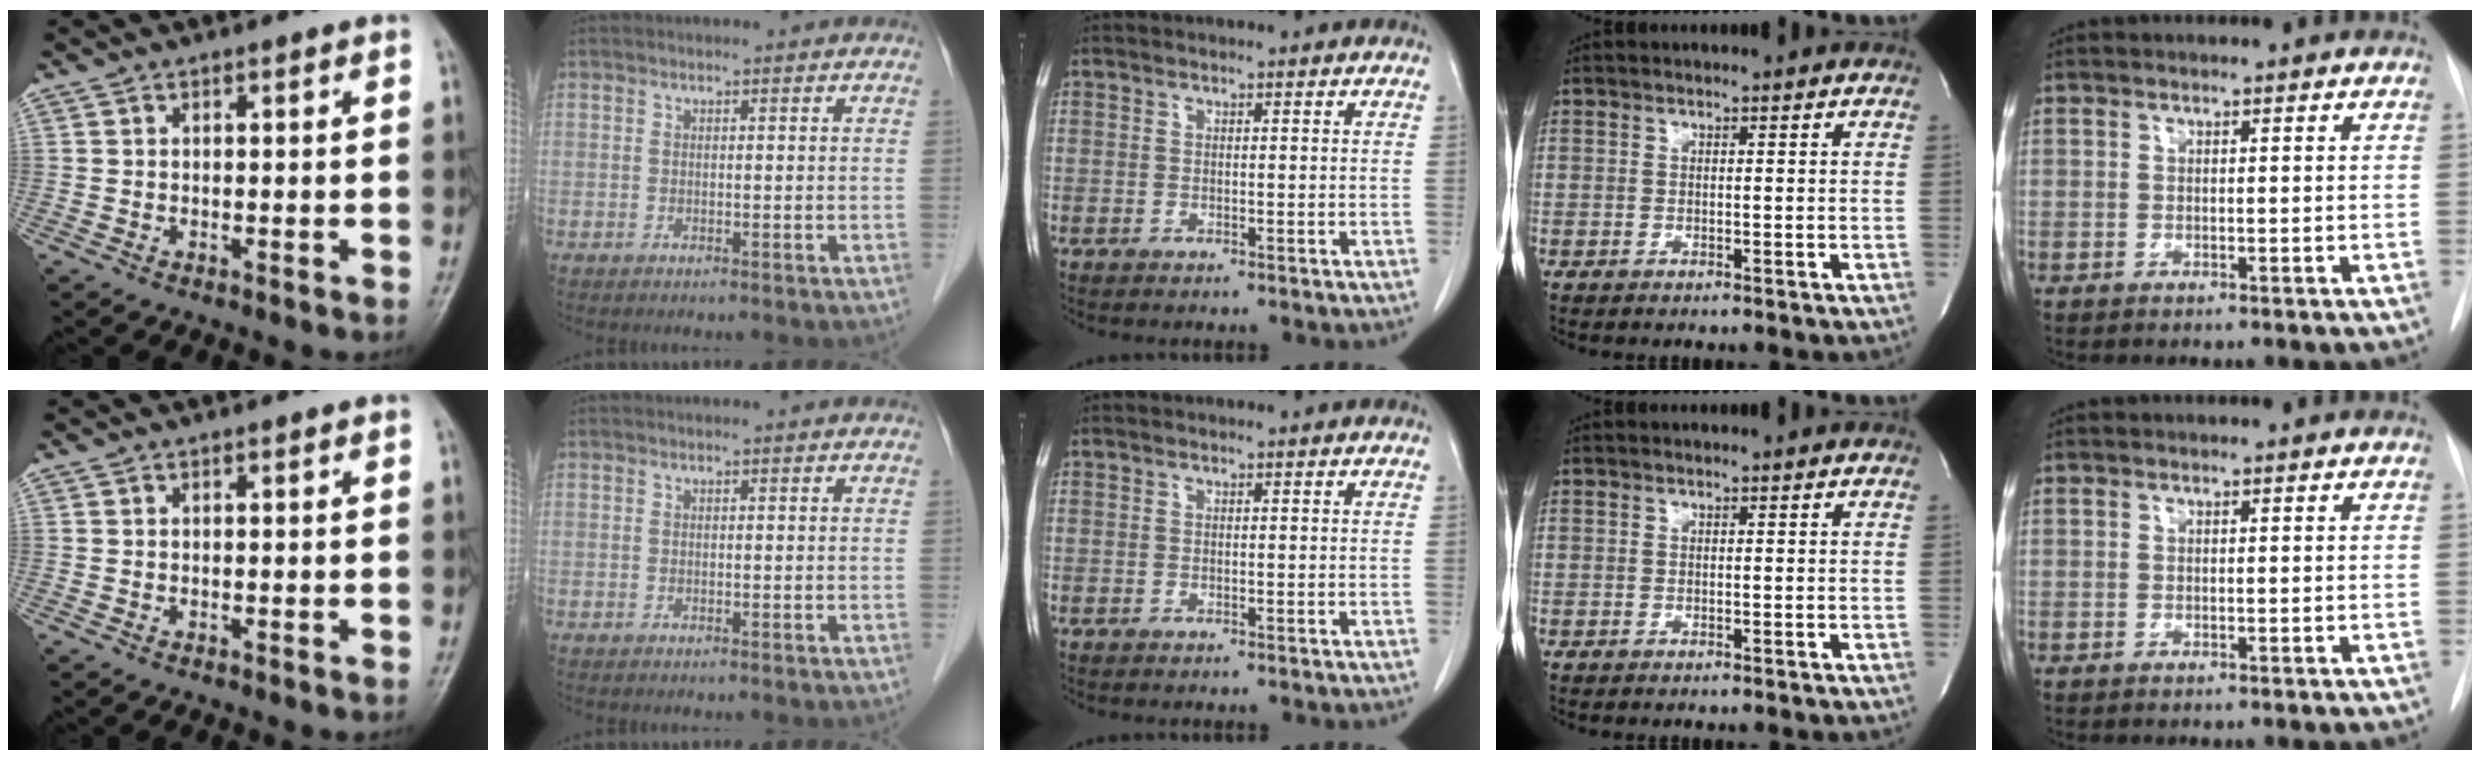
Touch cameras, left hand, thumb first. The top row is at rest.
{}